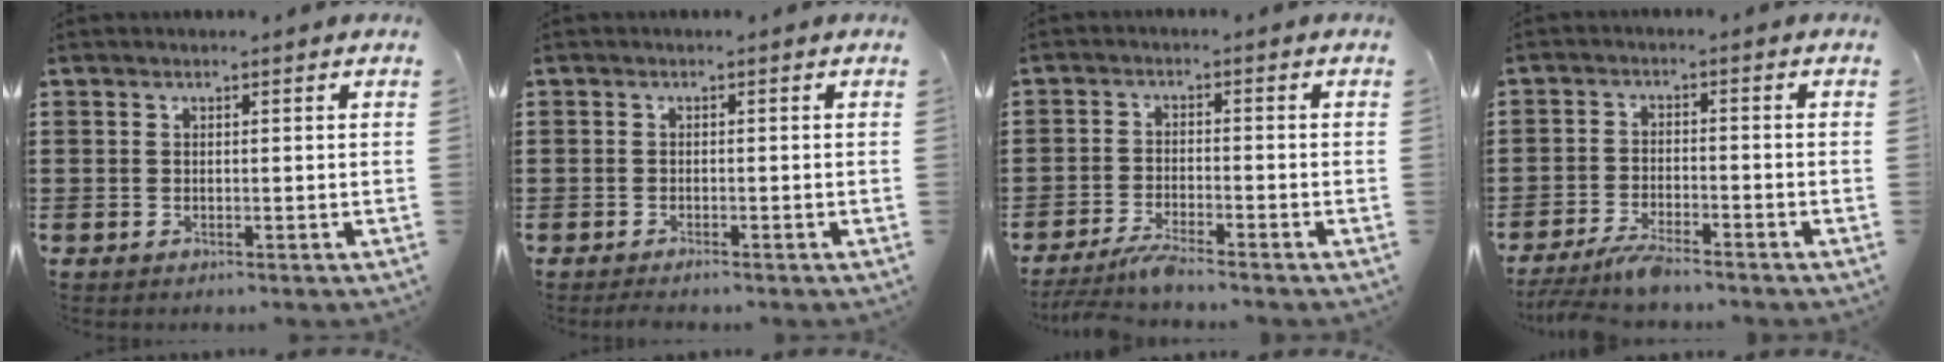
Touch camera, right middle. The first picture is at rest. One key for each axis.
{"total": 0.8, "fx": -0.7, "fy": 0.1, "fz": 0.4, "tx": -0.010, "ty": -0.005, "tz": -0.012}
{"total": 3.7, "fx": -3.3, "fy": 0.0, "fz": 1.7, "tx": -0.044, "ty": -0.011, "tz": -0.068}
{"total": 4.2, "fx": -3.7, "fy": 0.3, "fz": 2.1, "tx": -0.048, "ty": -0.011, "tz": -0.073}